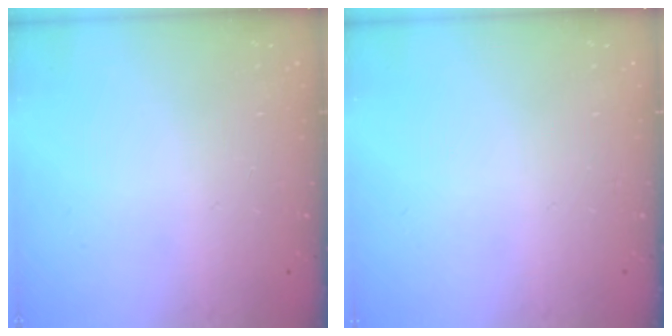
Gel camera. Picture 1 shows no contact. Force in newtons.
{"total": 0.0}